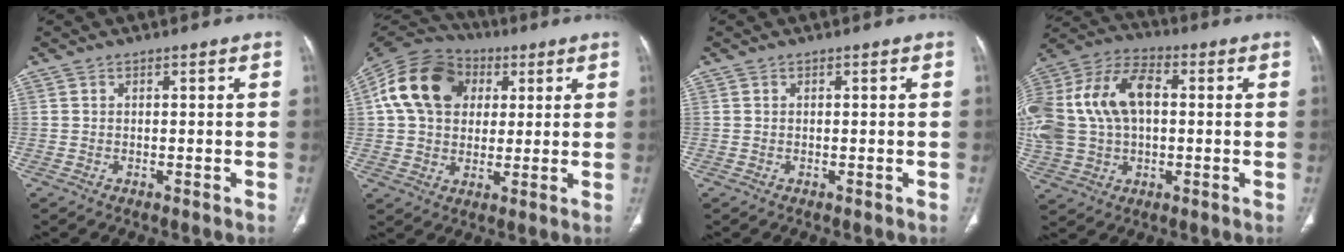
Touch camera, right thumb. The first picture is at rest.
{"total": 17.1, "force": [4.4, 12.9, 10.2], "torque": [-0.181, 0.015, 0.069]}
{"total": 0.0}
{"total": 24.3, "force": [3.0, 15.9, 18.1], "torque": [-0.420, 0.039, 0.059]}